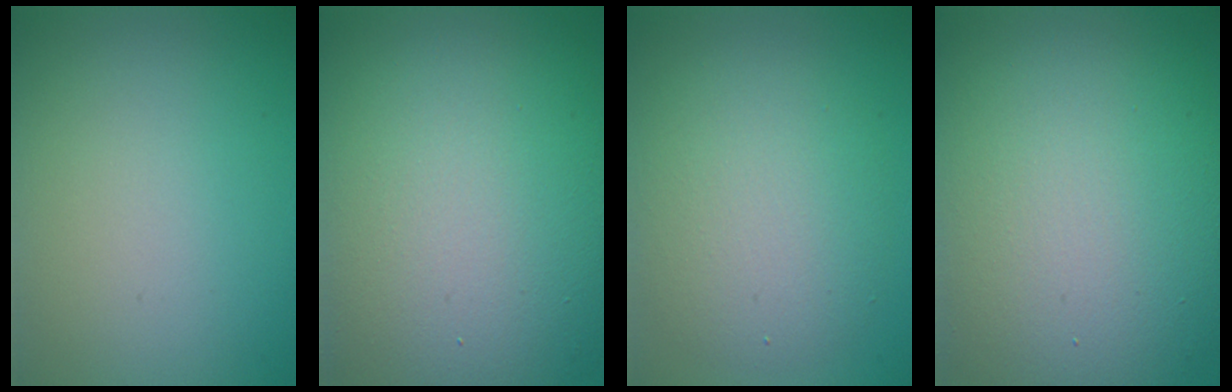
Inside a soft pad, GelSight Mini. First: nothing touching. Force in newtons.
{"total": 17.6, "press": 17.5, "slide": 0.9}
{"total": 5.4, "press": 5.4, "slide": 0.2}
{"total": 15.1, "press": 15.1, "slide": 0.5}